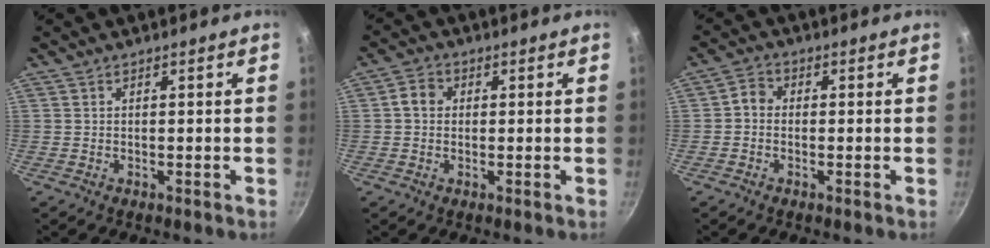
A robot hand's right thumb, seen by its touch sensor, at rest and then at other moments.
{"total": 3.5, "force": [0.4, 3.0, 1.8], "torque": [-0.025, 0.007, -0.001]}
{"total": 2.8, "force": [-0.5, 2.3, 1.4], "torque": [-0.022, 0.010, -0.021]}